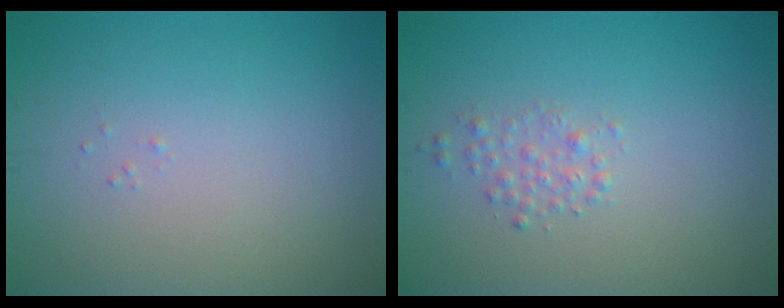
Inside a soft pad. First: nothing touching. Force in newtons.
{"total": 1.3, "press": 1.3, "slide": 0.0}